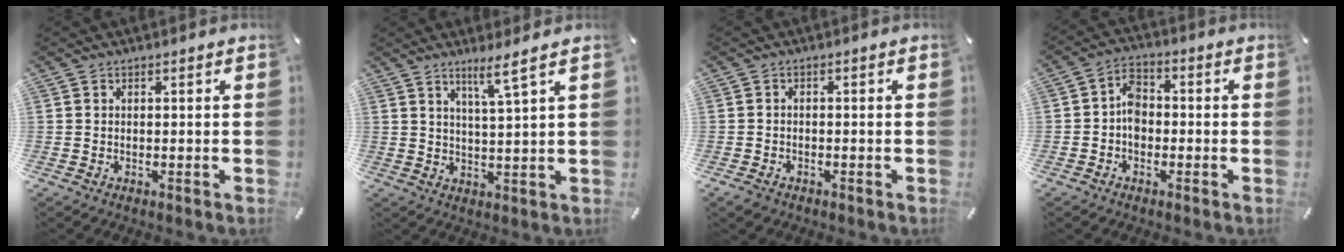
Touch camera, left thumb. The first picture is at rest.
{"total": 5.4, "force": [3.9, -0.5, 3.8], "torque": [-0.077, -0.016, 0.064]}
{"total": 1.7, "force": [-1.2, 1.2, 0.3], "torque": [-0.013, 0.004, -0.028]}
{"total": 5.4, "force": [-1.1, 4.2, 3.2], "torque": [-0.049, 0.014, -0.019]}